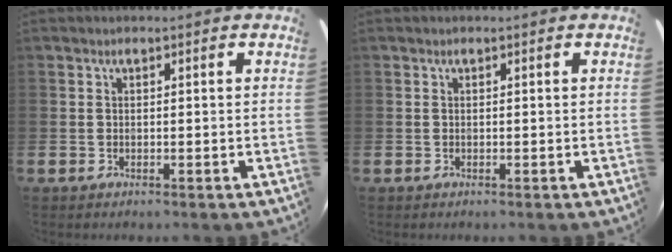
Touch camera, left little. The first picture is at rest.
{"total": 0.0}